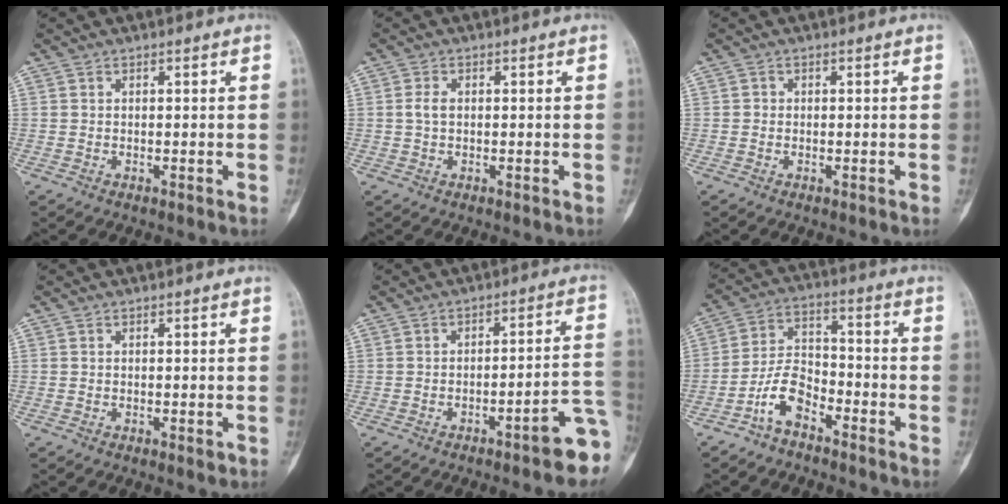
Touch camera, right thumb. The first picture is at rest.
{"total": 2.1, "force": [0.2, 1.3, 1.6], "torque": [-0.035, 0.004, 0.003]}
{"total": 0.6, "force": [0.0, 0.6, 0.1], "torque": [0.001, 0.003, -0.003]}
{"total": 0.6, "force": [-0.2, 0.3, 0.5], "torque": [-0.004, -0.001, -0.002]}
{"total": 9.2, "force": [-4.6, 1.6, 7.8], "torque": [-0.080, 0.038, -0.057]}
{"total": 7.9, "force": [-5.1, 4.0, 4.6], "torque": [-0.088, 0.050, -0.106]}